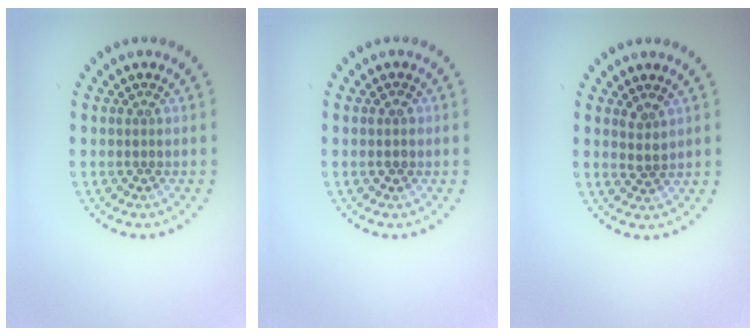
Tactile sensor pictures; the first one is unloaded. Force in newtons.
{"total": 1.3, "press": 1.3, "slide": 0.1}
{"total": 1.3, "press": 1.1, "slide": 0.8}